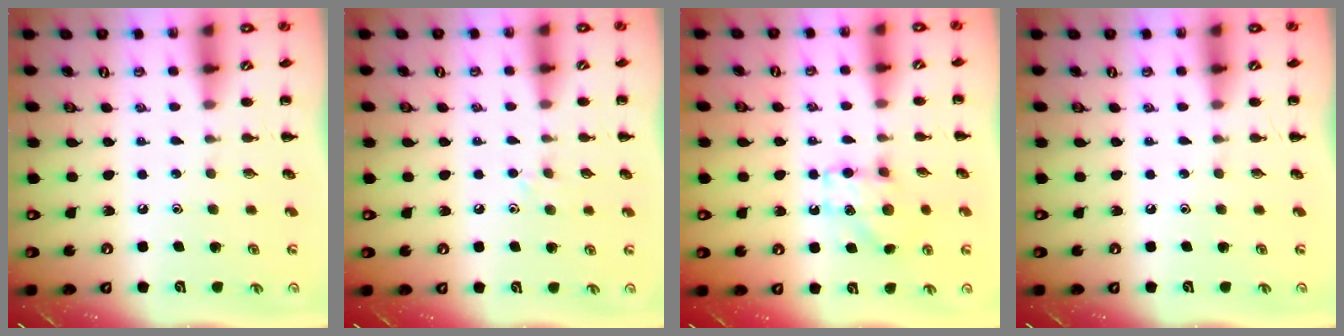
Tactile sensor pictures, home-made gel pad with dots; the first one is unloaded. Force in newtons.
{"total": 4.9, "press": 4.6, "slide": 1.5}
{"total": 8.0, "press": 7.9, "slide": 1.1}
{"total": 0.0}